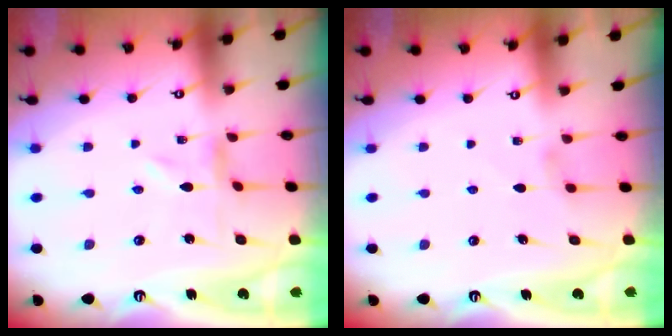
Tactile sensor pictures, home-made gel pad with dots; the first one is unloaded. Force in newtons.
{"total": 2.7, "press": 2.7, "slide": 0.3}